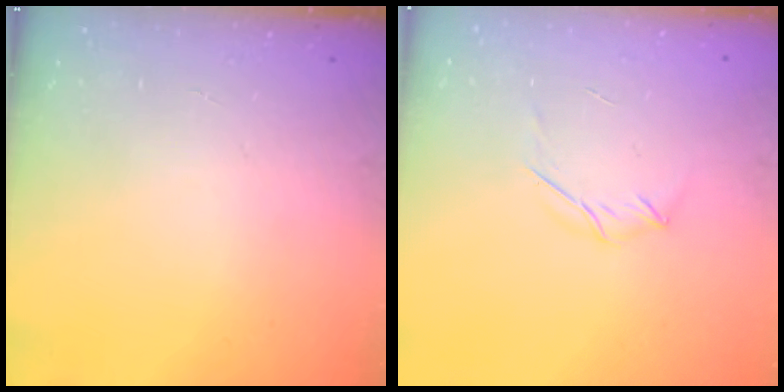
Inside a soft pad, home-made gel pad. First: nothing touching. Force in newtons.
{"total": 3.8, "press": 3.7, "slide": 0.9}